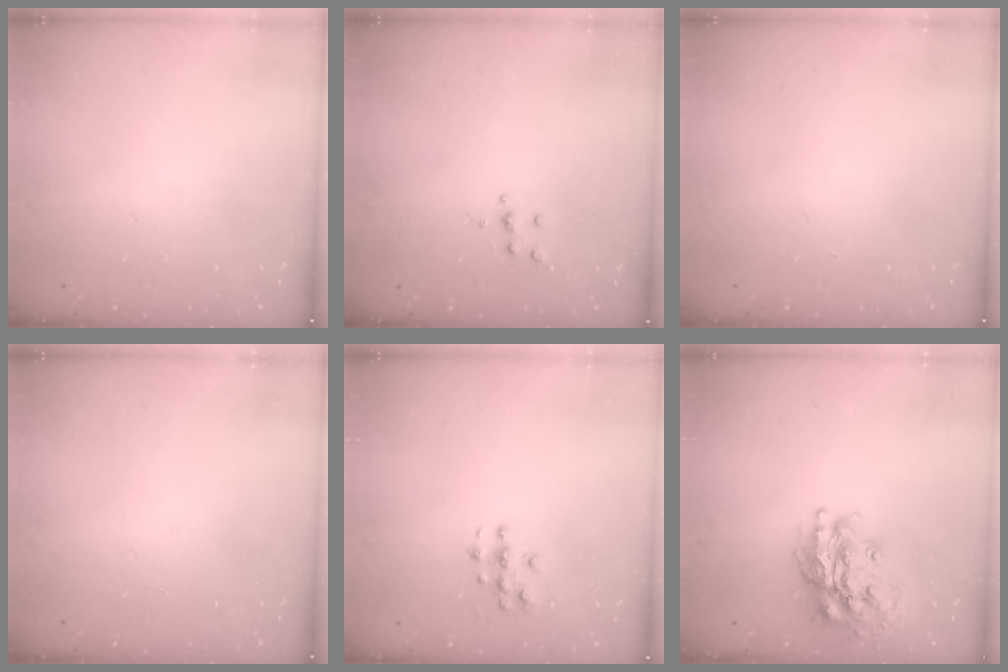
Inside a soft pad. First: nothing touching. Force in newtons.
{"total": 4.0, "press": 3.9, "slide": 0.9}
{"total": 0.0}
{"total": 0.0}
{"total": 3.5, "press": 3.4, "slide": 0.2}
{"total": 17.4, "press": 17.3, "slide": 2.4}